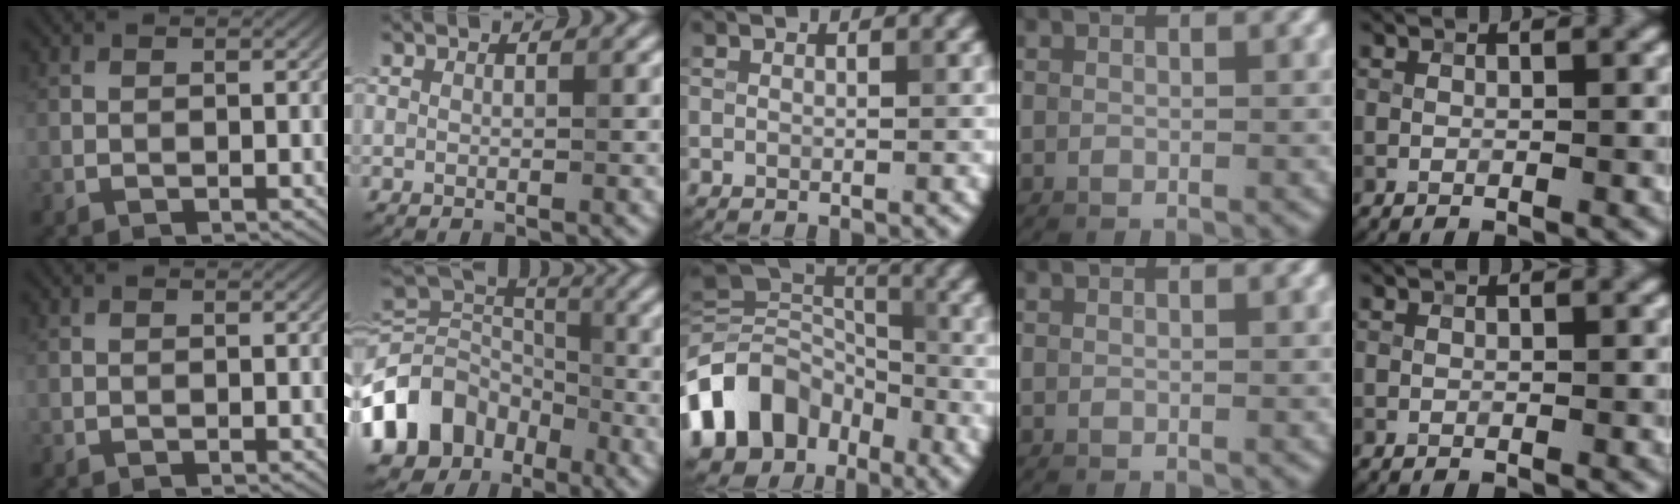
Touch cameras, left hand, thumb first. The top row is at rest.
{"index": {"total": 10.1, "force": [-4.8, 7.4, 5.0], "torque": [-0.111, 0.002, -0.104]}, "middle": {"total": 10.4, "force": [-4.6, 7.9, 5.0], "torque": [-0.097, 0.001, -0.098]}}